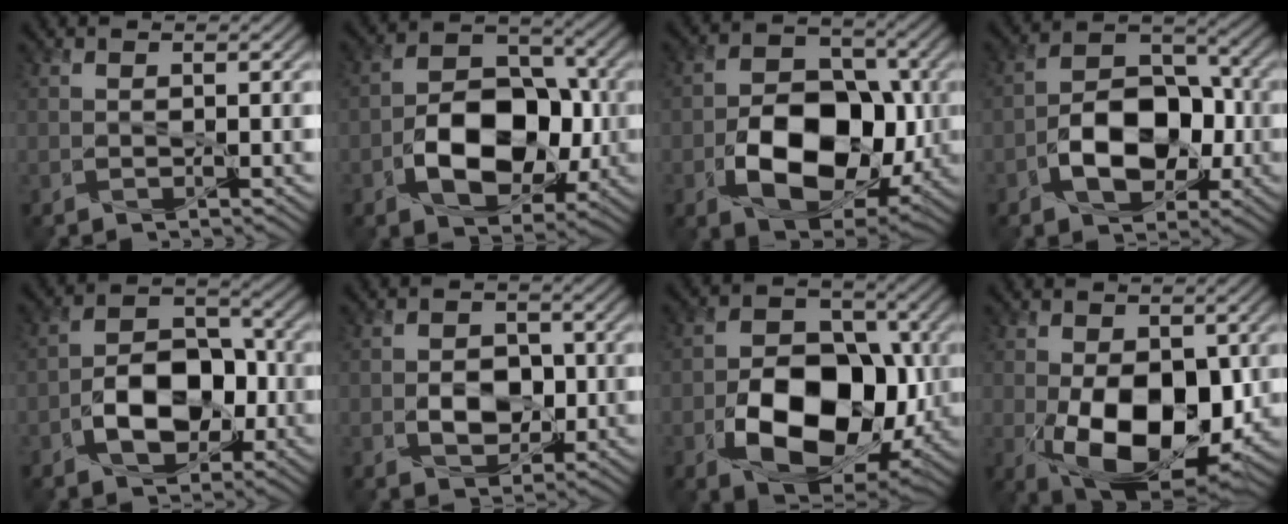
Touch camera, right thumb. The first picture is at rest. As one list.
[{"total": 11.0, "force": [-2.6, 7.2, 7.9], "torque": [-0.136, 0.000, -0.042]}, {"total": 12.7, "force": [-3.1, 8.4, 9.0], "torque": [-0.163, -0.014, -0.050]}, {"total": 9.5, "force": [-2.7, 6.1, 6.8], "torque": [-0.113, 0.007, -0.053]}, {"total": 8.5, "force": [-2.6, 5.4, 6.1], "torque": [-0.100, 0.005, -0.051]}, {"total": 4.5, "force": [-0.8, 3.4, 2.8], "torque": [-0.046, -0.004, -0.017]}, {"total": 14.2, "force": [-3.9, 9.3, 10.0], "torque": [-0.178, -0.026, -0.068]}, {"total": 13.5, "force": [-2.3, 7.7, 10.8], "torque": [-0.177, -0.022, -0.034]}]